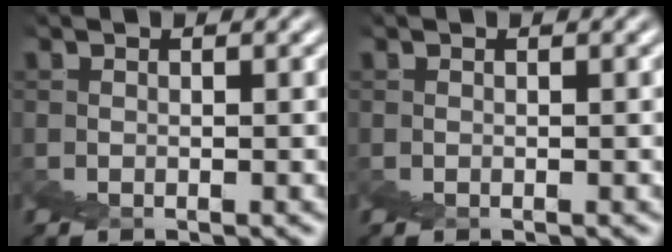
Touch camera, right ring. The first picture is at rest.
{"total": 0.0}